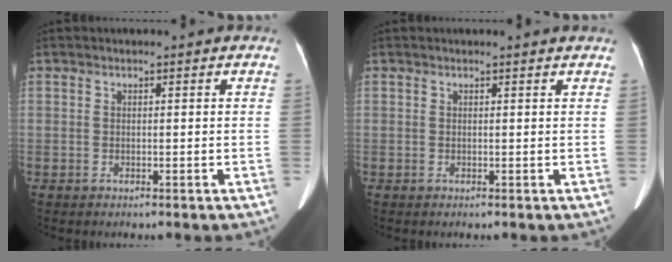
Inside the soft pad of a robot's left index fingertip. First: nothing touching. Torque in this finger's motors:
{"motor_torque": [0.06, -0.18, 0.00, 0.02]}